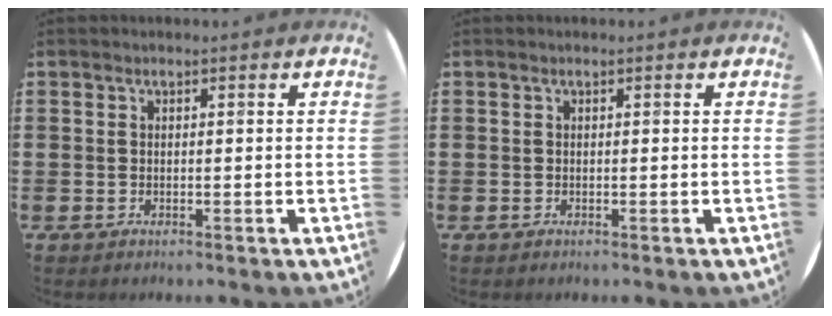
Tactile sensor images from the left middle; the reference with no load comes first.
{"total": 0.0}